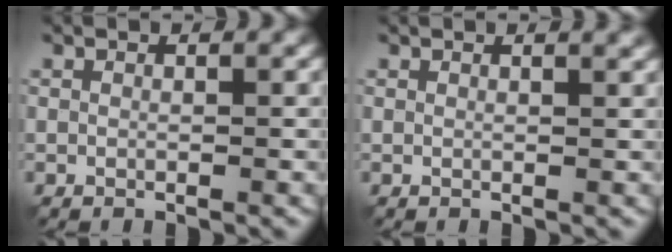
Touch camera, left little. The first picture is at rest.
{"total": 2.4, "force": [1.8, 1.0, 1.3], "torque": [0.001, 0.013, 0.011]}